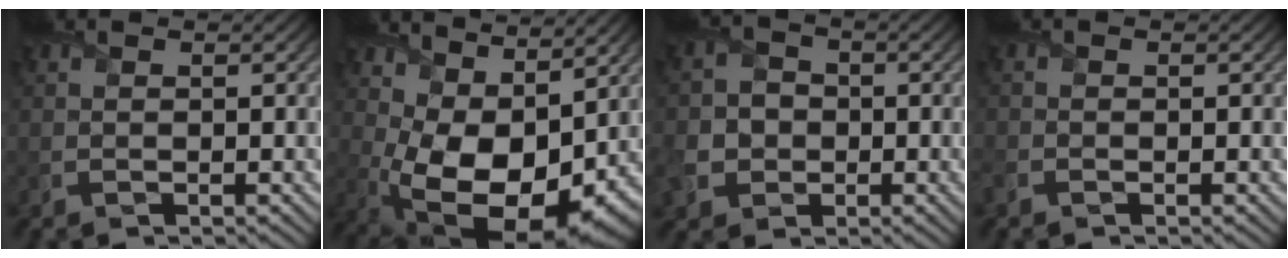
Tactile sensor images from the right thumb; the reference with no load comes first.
{"total": 14.8, "force": [2.7, 8.8, 11.6], "torque": [-0.205, -0.029, 0.071]}
{"total": 6.2, "force": [-1.5, 5.5, 2.3], "torque": [-0.067, -0.015, -0.048]}
{"total": 1.3, "force": [-1.0, 0.8, 0.3], "torque": [-0.010, -0.006, -0.027]}